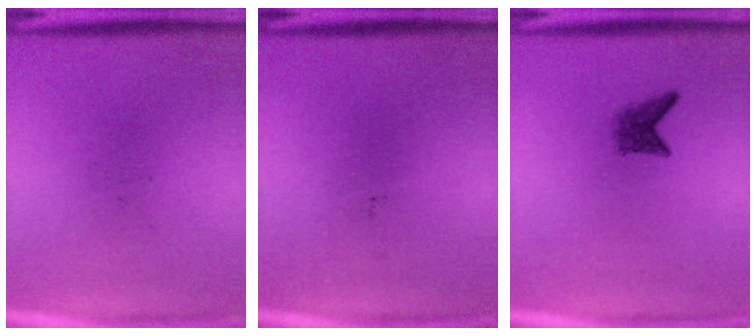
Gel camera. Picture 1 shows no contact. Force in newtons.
{"total": 0.0}
{"total": 2.1}